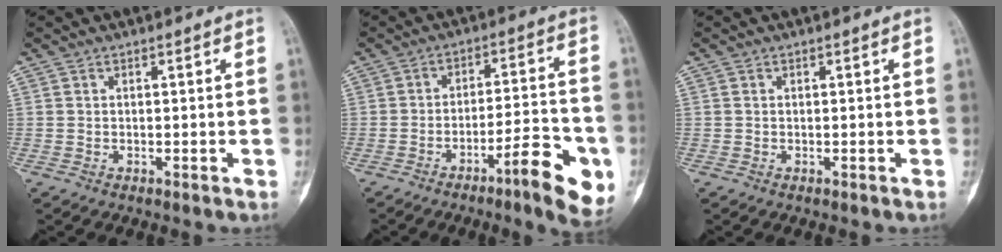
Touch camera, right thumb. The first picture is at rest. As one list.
[{"total": 12.8, "force": [-5.9, 2.9, 11.0], "torque": [-0.141, 0.030, -0.084]}, {"total": 0.0}]